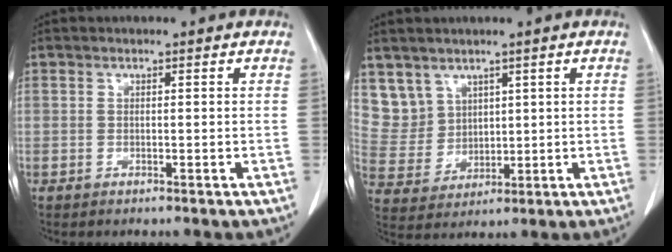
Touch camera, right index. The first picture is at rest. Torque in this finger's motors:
{"motor_torque": [0.15, 0.46, -0.04, 0.00]}